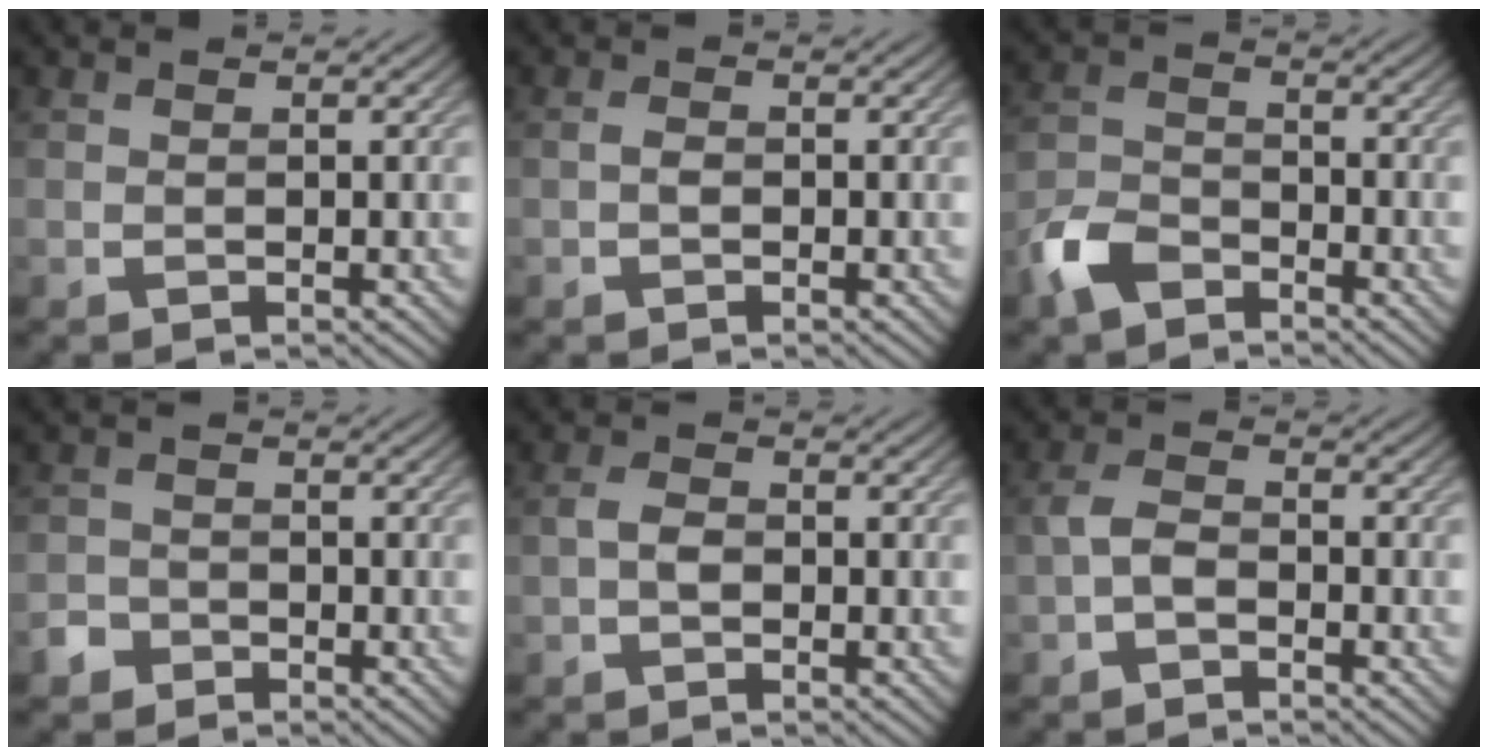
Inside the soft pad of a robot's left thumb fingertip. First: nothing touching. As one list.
[{"total": 1.1, "force": [-0.4, 0.7, 0.7], "torque": [-0.015, 0.001, -0.010]}, {"total": 5.6, "force": [-4.0, 2.7, 2.8], "torque": [-0.064, -0.003, -0.094]}, {"total": 2.4, "force": [-1.7, 1.7, 0.4], "torque": [-0.007, 0.000, -0.040]}, {"total": 2.0, "force": [-0.6, 1.3, 1.4], "torque": [-0.030, 0.003, -0.016]}, {"total": 2.8, "force": [-1.4, 1.5, 1.9], "torque": [-0.041, 0.007, -0.038]}]